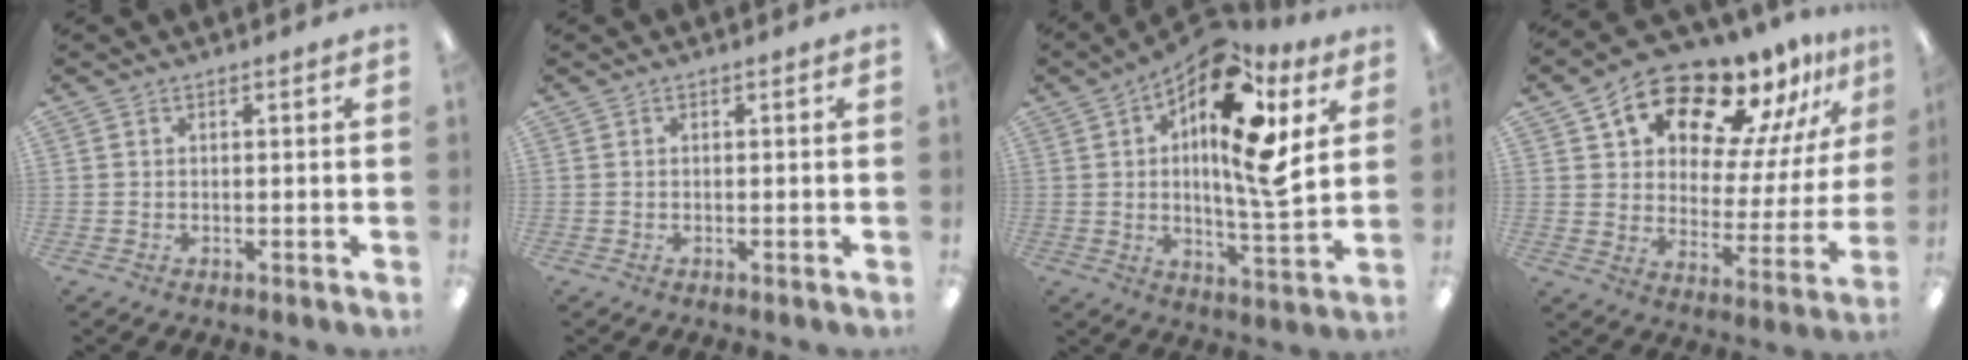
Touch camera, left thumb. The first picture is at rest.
{"total": 0.0}
{"total": 18.7, "force": [8.2, 5.9, 15.8], "torque": [-0.248, -0.050, 0.121]}
{"total": 16.3, "force": [12.9, 7.1, 7.1], "torque": [-0.119, -0.098, 0.218]}